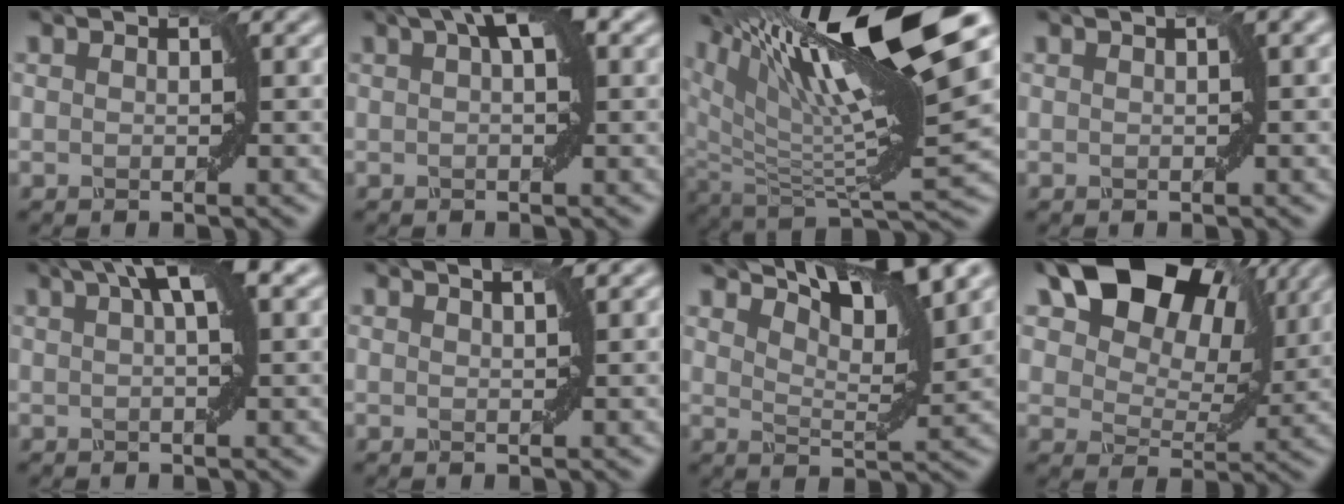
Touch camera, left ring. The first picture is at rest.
{"total": 4.2, "force": [1.5, 1.1, 3.7], "torque": [-0.047, 0.016, 0.023]}
{"total": 16.1, "force": [7.9, 4.1, 13.4], "torque": [-0.235, 0.023, 0.152]}
{"total": 1.8, "force": [0.9, 0.4, 1.6], "torque": [-0.017, 0.009, 0.012]}
{"total": 5.6, "force": [2.4, 1.3, 5.0], "torque": [-0.056, 0.025, 0.031]}
{"total": 2.0, "force": [1.2, 0.7, 1.4], "torque": [0.006, 0.005, -0.004]}
{"total": 9.4, "force": [6.7, 2.1, 6.3], "torque": [-0.098, 0.017, 0.106]}
{"total": 12.3, "force": [6.8, 7.1, 7.4], "torque": [-0.116, 0.012, 0.124]}